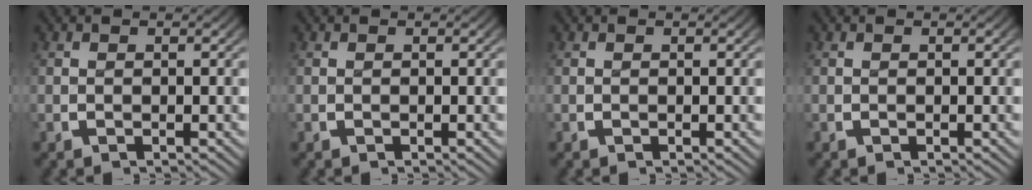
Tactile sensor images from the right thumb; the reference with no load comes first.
{"total": 0.0}
{"total": 0.0}
{"total": 0.0}